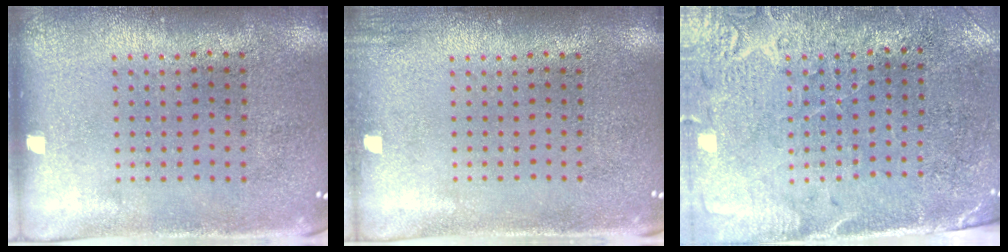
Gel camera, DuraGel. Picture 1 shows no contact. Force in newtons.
{"total": 0.9, "press": 0.9, "slide": 0.1}
{"total": 2.8, "press": 2.5, "slide": 1.1}